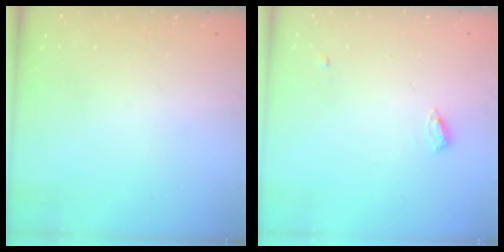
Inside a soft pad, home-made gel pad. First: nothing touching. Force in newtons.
{"total": 4.5, "press": 4.5, "slide": 0.4}